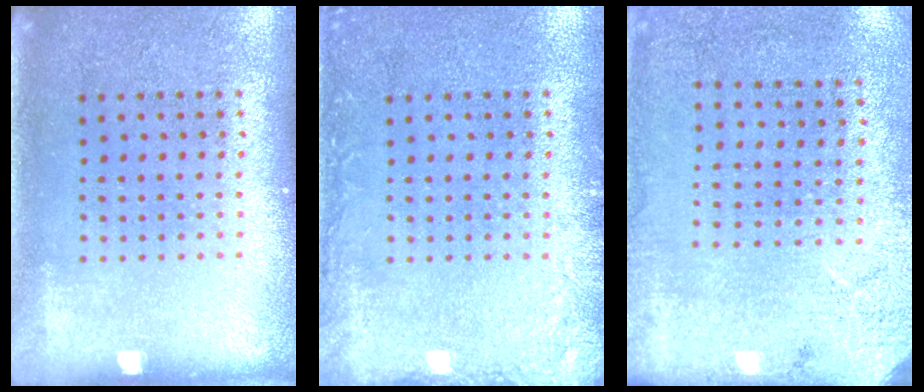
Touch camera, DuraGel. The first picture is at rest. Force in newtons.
{"total": 1.7, "press": 1.7, "slide": 0.3}
{"total": 2.7, "press": 2.2, "slide": 1.6}